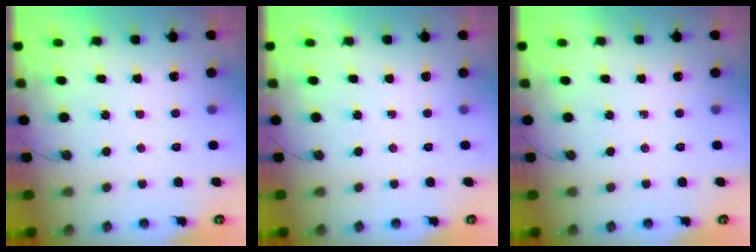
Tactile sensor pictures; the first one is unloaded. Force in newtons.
{"total": 0.0}
{"total": 0.0}